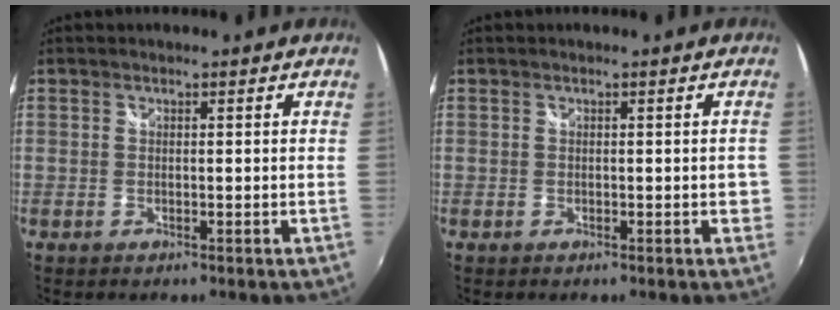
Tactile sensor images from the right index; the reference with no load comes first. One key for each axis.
{"total": 1.6, "fx": -0.3, "fy": 1.0, "fz": 1.2, "tx": -0.009, "ty": 0.003, "tz": -0.003}